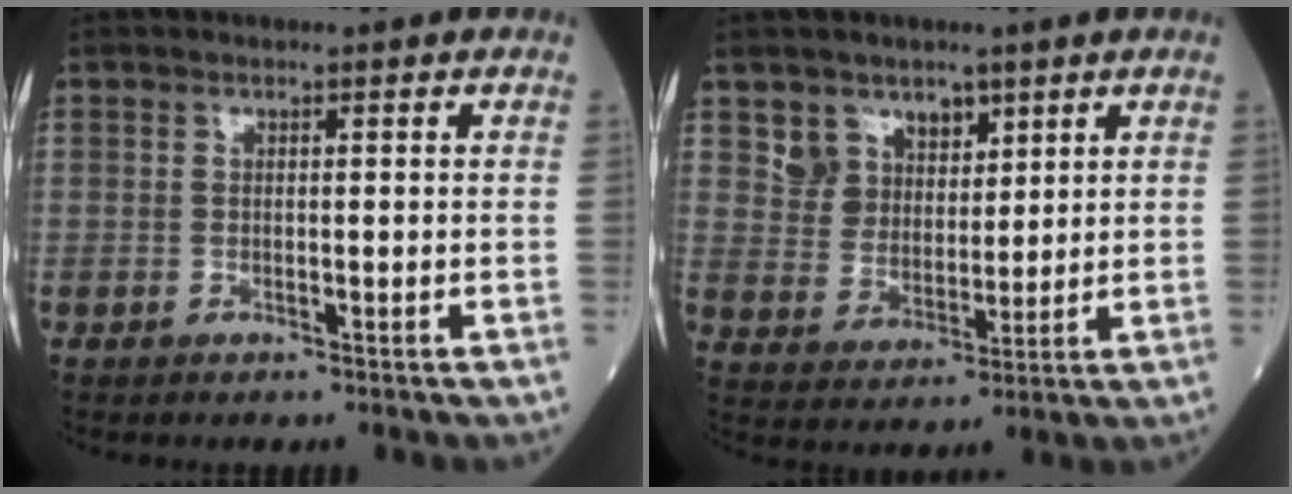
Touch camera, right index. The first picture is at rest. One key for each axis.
{"total": 6.0, "fx": 3.8, "fy": 4.5, "fz": 0.9, "tx": -0.014, "ty": 0.008, "tz": 0.077}